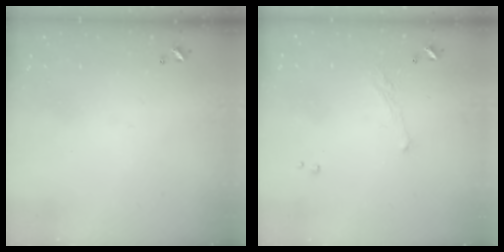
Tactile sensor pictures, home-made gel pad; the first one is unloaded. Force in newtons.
{"total": 1.9, "press": 1.7, "slide": 0.8}